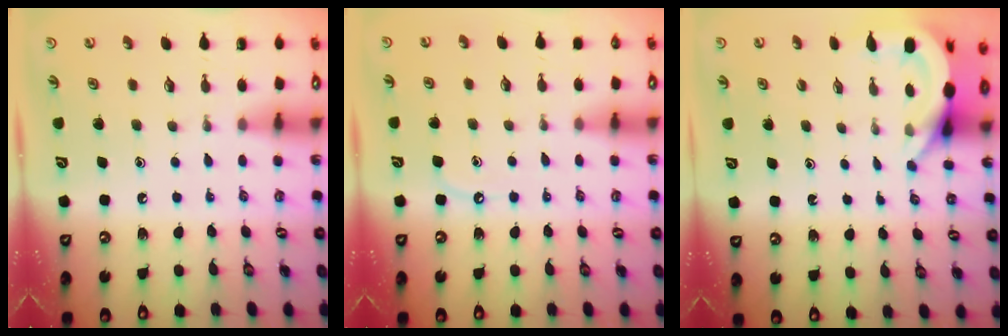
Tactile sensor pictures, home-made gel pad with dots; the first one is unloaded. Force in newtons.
{"total": 4.6, "press": 4.5, "slide": 0.7}
{"total": 4.4, "press": 4.4, "slide": 0.2}